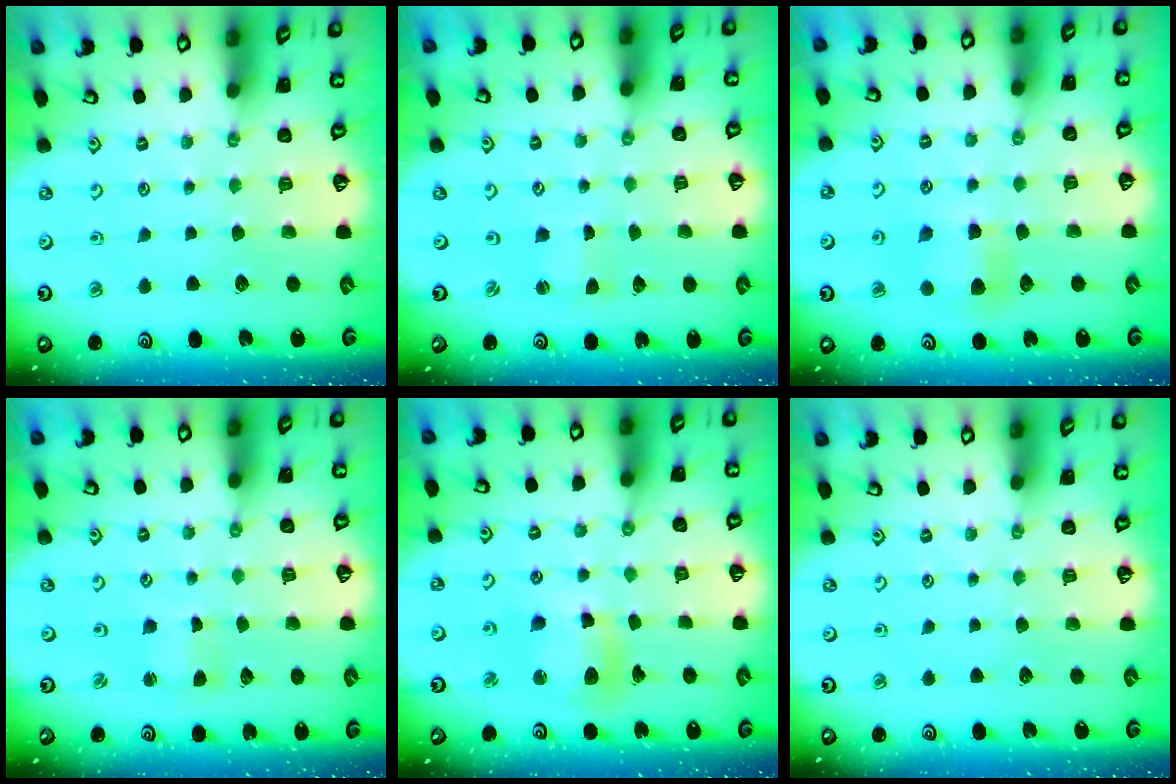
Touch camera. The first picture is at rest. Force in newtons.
{"total": 0.6, "press": 0.6, "slide": 0.1}
{"total": 5.7, "press": 5.7, "slide": 0.3}
{"total": 0.9, "press": 0.9, "slide": 0.2}
{"total": 11.7, "press": 11.5, "slide": 1.9}
{"total": 0.0}